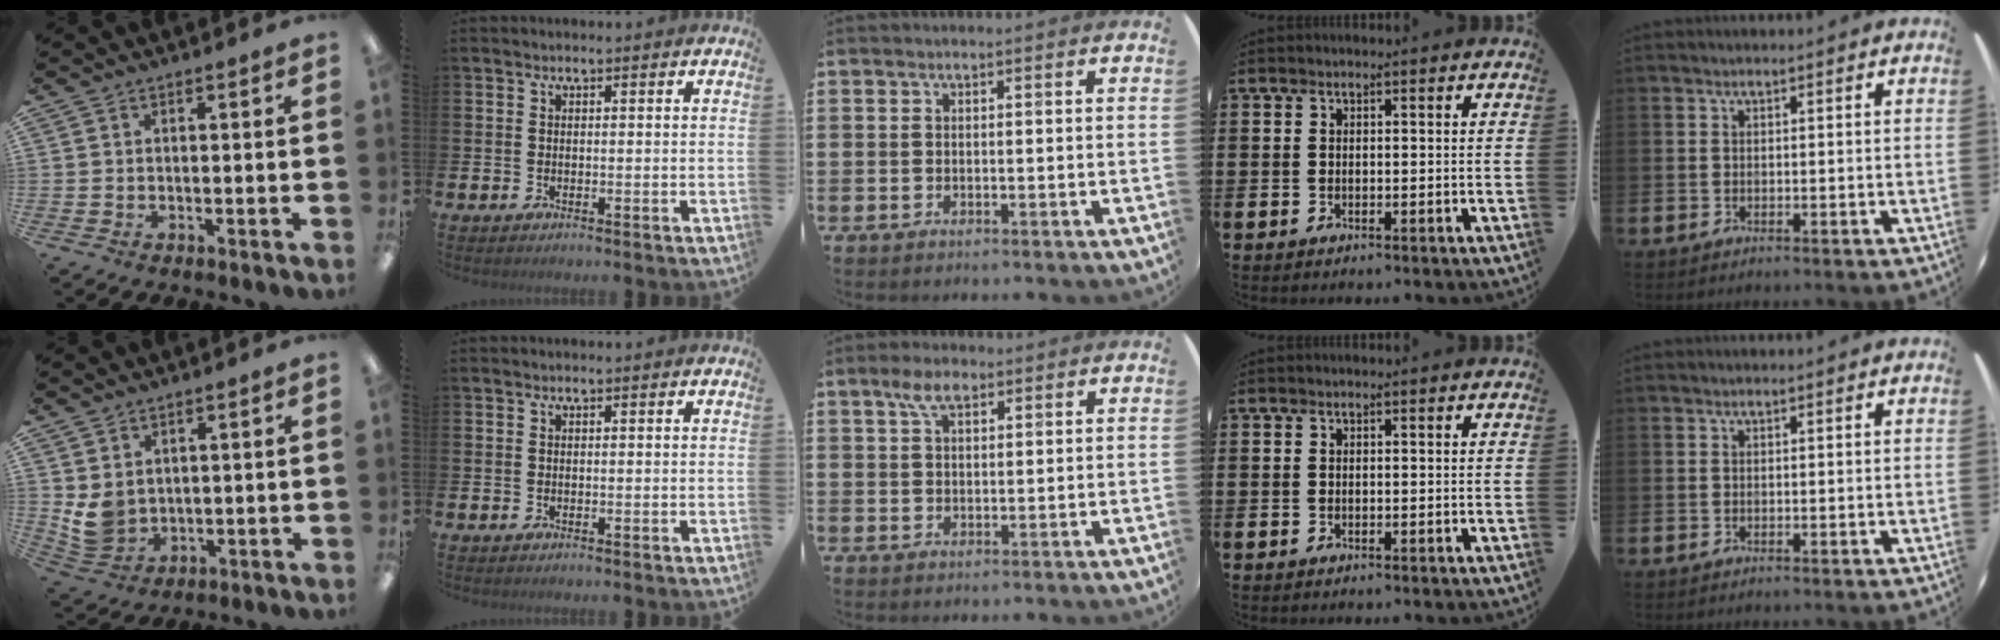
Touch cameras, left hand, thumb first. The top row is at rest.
{"thumb": {"total": 6.3, "force": [2.1, 5.2, 3.0], "torque": [-0.068, -0.008, 0.044]}, "middle": {"total": 4.2, "force": [2.7, 1.9, 2.7], "torque": [-0.050, 0.006, 0.046]}}